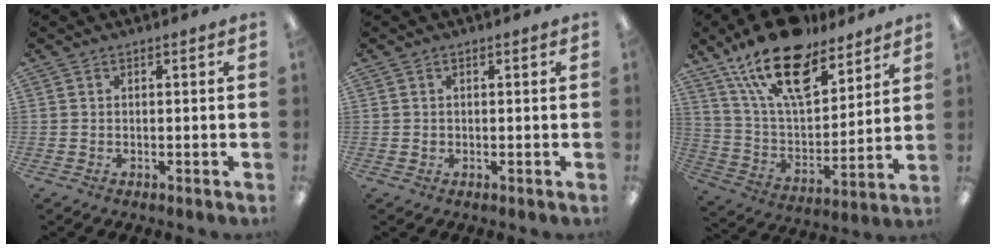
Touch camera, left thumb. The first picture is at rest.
{"total": 0.7, "force": [0.1, 0.7, 0.1], "torque": [-0.002, 0.005, 0.000]}
{"total": 21.3, "force": [14.7, 9.5, 12.1], "torque": [-0.213, -0.085, 0.261]}